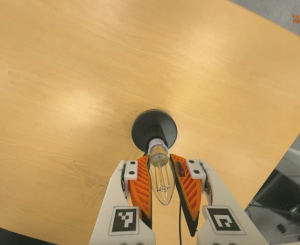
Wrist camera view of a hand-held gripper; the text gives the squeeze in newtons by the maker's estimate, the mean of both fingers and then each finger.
{"total": 17.1, "left": 16.0, "right": 18.1}